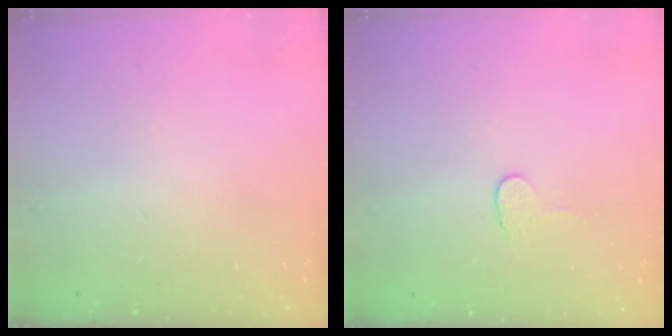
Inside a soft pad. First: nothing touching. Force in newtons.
{"total": 2.7, "press": 2.7, "slide": 0.2}